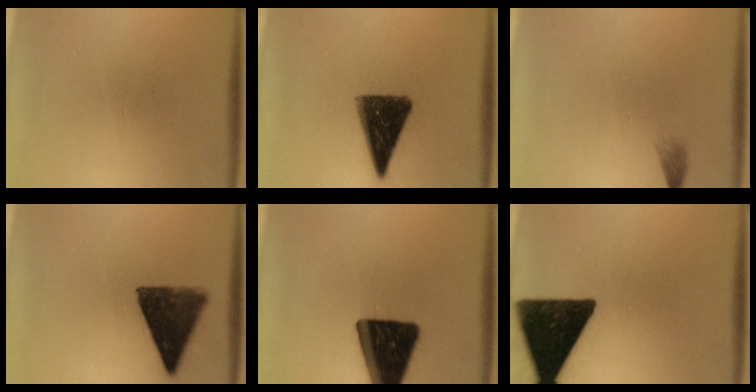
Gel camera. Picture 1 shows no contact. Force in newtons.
{"total": 12.5}
{"total": 1.0}
{"total": 11.5}
{"total": 18.7}
{"total": 16.6}